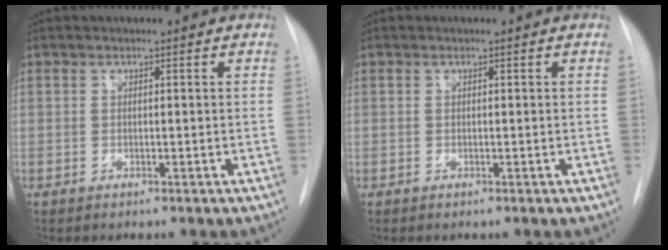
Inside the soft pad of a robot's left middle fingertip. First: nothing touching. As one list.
[{"total": 0.0}]